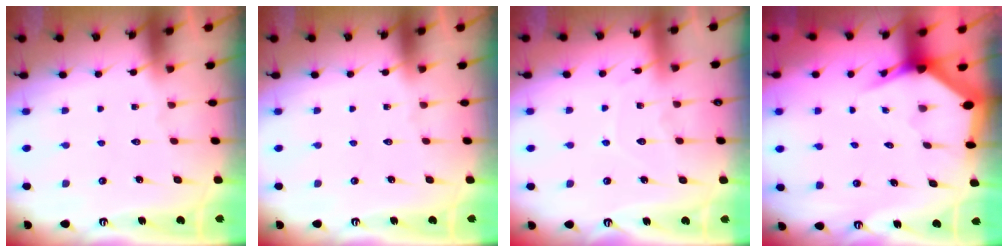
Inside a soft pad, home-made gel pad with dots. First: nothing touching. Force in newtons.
{"total": 0.0}
{"total": 6.9, "press": 6.9, "slide": 0.5}
{"total": 3.7, "press": 3.7, "slide": 0.4}